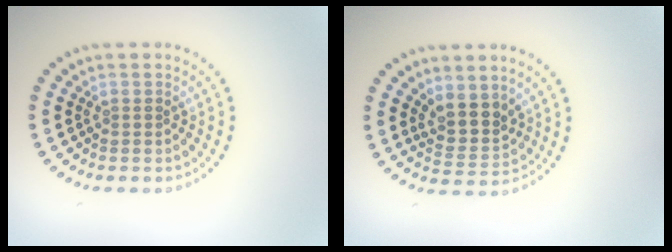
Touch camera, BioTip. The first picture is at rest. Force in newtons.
{"total": 2.9, "press": 2.3, "slide": 1.7}